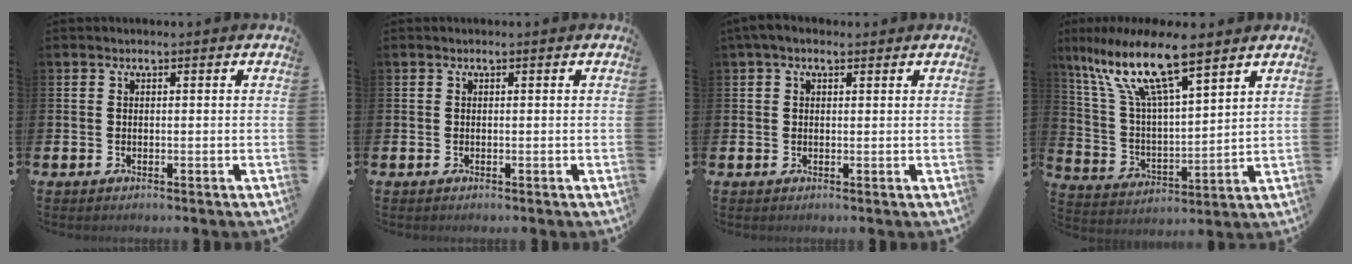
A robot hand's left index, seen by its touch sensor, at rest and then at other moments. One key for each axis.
{"total": 0.0}
{"total": 2.3, "fx": 1.4, "fy": 1.2, "fz": 1.4, "tx": -0.019, "ty": 0.007, "tz": 0.022}
{"total": 12.6, "fx": 9.4, "fy": 3.1, "fz": 7.8, "tx": -0.177, "ty": -0.037, "tz": 0.160}